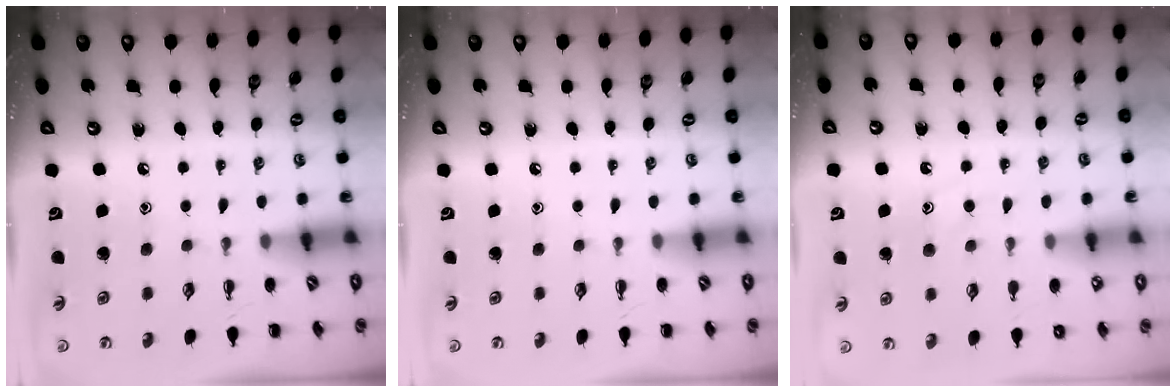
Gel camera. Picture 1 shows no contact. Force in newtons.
{"total": 0.0}
{"total": 9.5, "press": 9.5, "slide": 0.7}